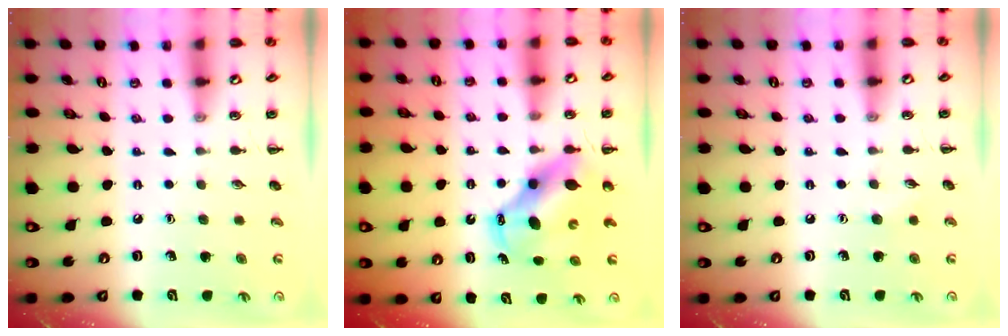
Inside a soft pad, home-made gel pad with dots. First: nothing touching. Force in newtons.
{"total": 7.4, "press": 7.2, "slide": 1.7}
{"total": 3.7, "press": 3.6, "slide": 0.8}